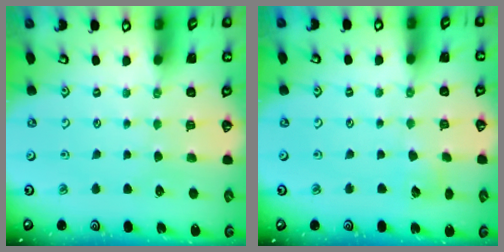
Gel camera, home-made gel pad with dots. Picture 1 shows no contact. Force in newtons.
{"total": 5.2, "press": 5.1, "slide": 0.5}